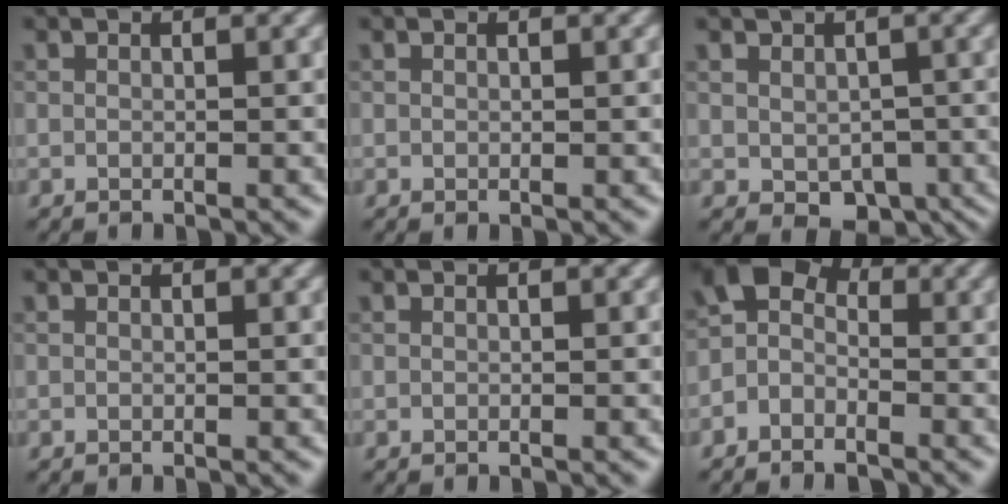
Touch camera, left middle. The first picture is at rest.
{"total": 0.0}
{"total": 4.4, "force": [-0.7, 3.7, 2.3], "torque": [-0.030, -0.010, 0.004]}
{"total": 0.0}
{"total": 0.0}
{"total": 4.0, "force": [-1.5, 2.7, 2.5], "torque": [-0.043, 0.007, -0.036]}